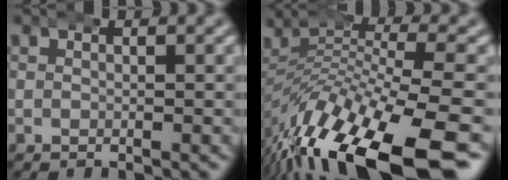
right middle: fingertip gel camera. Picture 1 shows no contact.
{"total": 11.4, "force": [-5.5, 4.9, 8.8], "torque": [-0.172, -0.025, -0.066]}